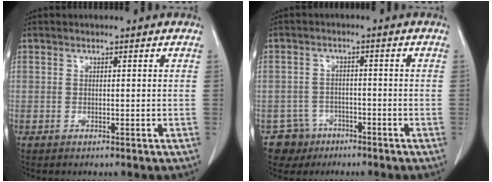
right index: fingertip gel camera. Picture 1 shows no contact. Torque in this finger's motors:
{"motor_torque": [-0.49, 0.09, -1.05, -0.21]}